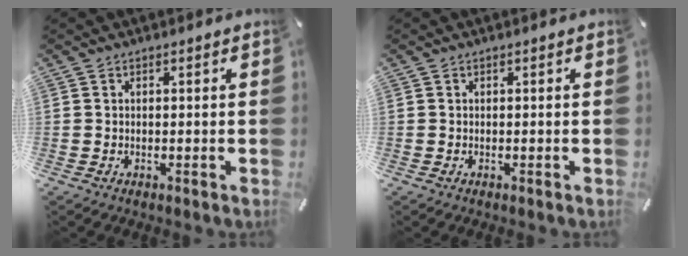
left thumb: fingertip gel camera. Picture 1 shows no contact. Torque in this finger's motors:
{"motor_torque": [-0.46, -0.30, -0.07, 0.18, -0.02]}